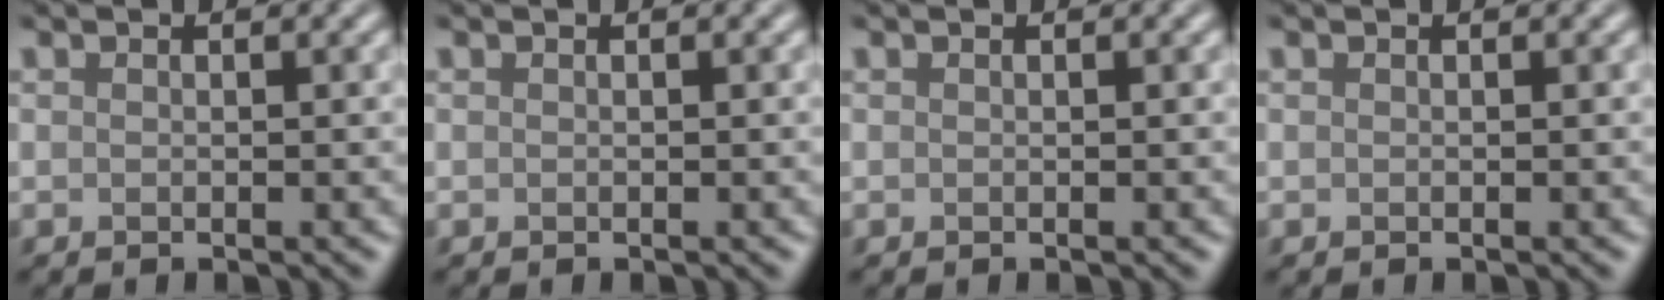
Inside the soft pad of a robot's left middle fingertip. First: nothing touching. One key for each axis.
{"total": 0.0}
{"total": 0.0}
{"total": 0.0}